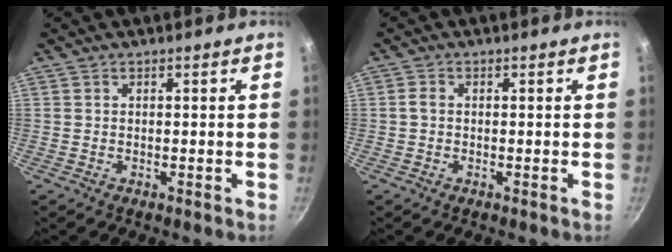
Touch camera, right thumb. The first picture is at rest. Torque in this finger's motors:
{"motor_torque": [-0.26, 0.13, 0.38, -0.13, -0.01]}